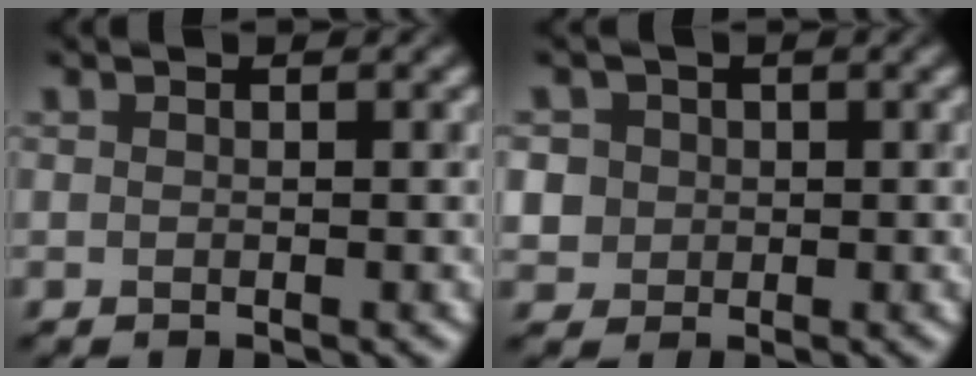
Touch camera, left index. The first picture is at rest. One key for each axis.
{"total": 4.4, "fx": 1.1, "fy": 4.0, "fz": 1.5, "tx": -0.030, "ty": 0.023, "tz": 0.011}